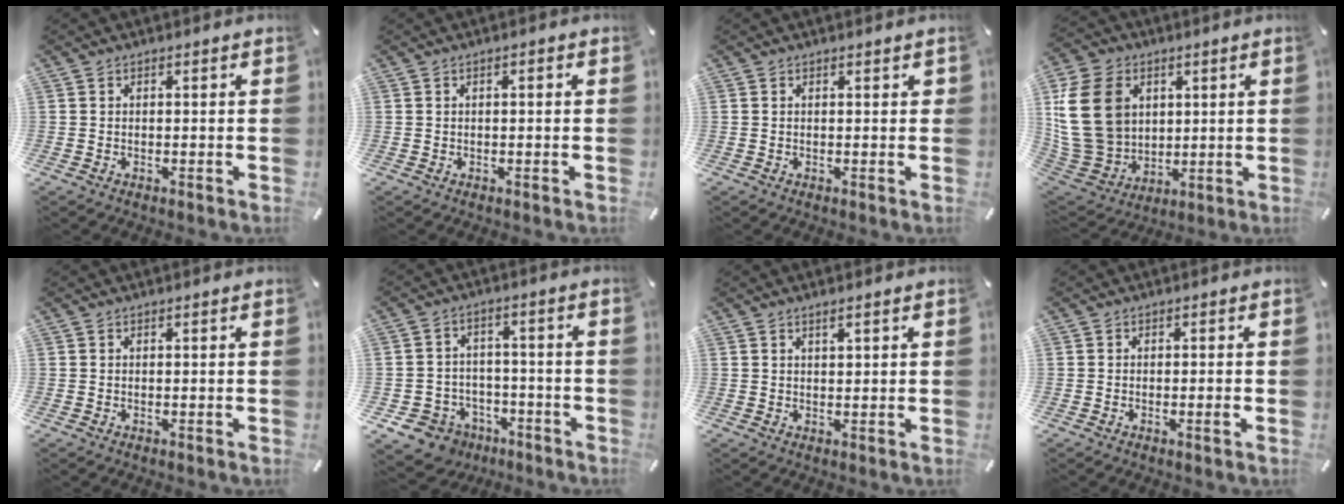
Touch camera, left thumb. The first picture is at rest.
{"total": 0.8, "force": [-0.2, 0.2, 0.7], "torque": [-0.013, 0.001, -0.003]}
{"total": 0.8, "force": [0.2, 0.5, 0.6], "torque": [-0.005, 0.001, 0.001]}
{"total": 18.9, "force": [4.8, 15.2, 10.2], "torque": [-0.237, -0.019, 0.091]}
{"total": 0.0}
{"total": 8.3, "force": [-4.7, 6.7, 1.6], "torque": [-0.041, 0.035, -0.082]}
{"total": 1.7, "force": [1.1, 0.5, 1.2], "torque": [-0.024, 0.000, 0.019]}
{"total": 1.4, "force": [-0.6, 0.2, 1.3], "torque": [-0.024, -0.001, -0.010]}